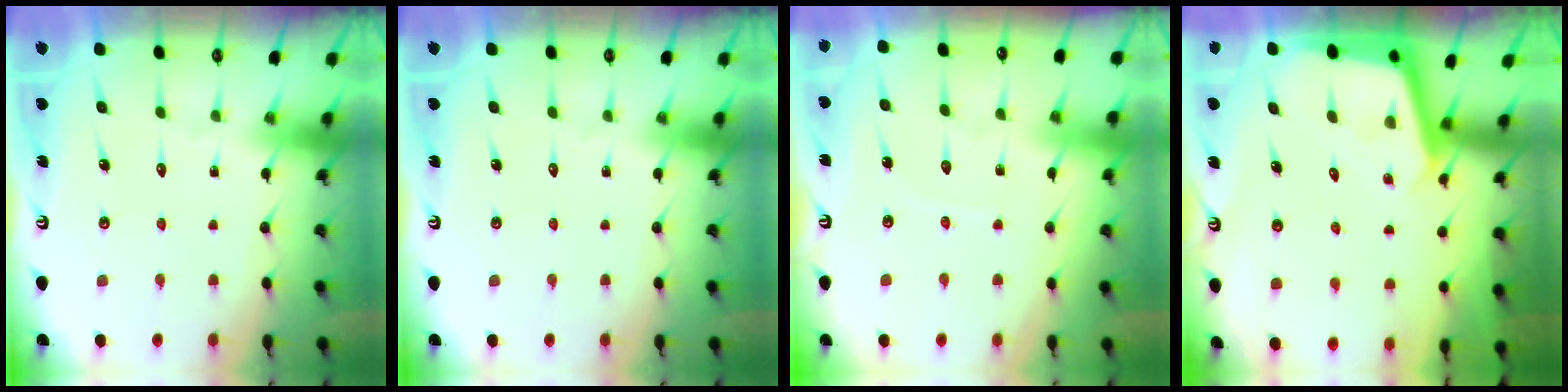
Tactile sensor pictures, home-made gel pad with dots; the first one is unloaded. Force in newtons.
{"total": 0.0}
{"total": 3.2, "press": 3.1, "slide": 0.3}
{"total": 3.4, "press": 3.4, "slide": 0.2}